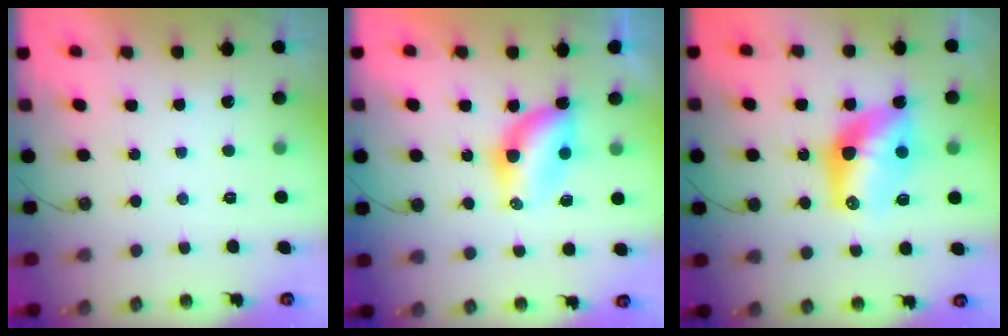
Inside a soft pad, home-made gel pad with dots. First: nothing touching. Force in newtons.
{"total": 6.5, "press": 6.5, "slide": 0.2}
{"total": 12.9, "press": 12.9, "slide": 1.1}